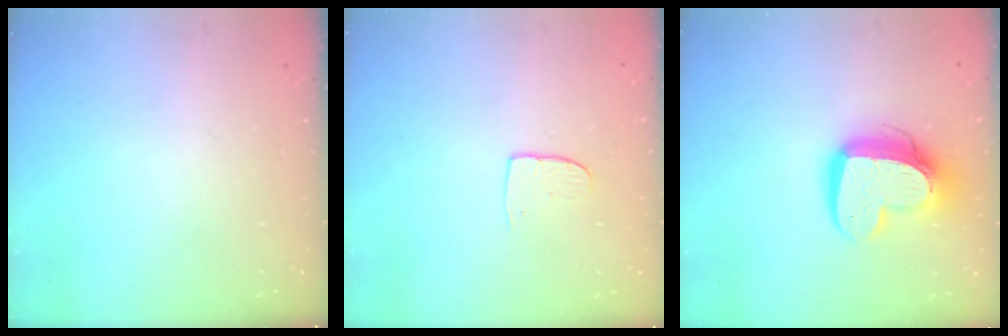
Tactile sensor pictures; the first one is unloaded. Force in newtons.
{"total": 4.1, "press": 4.1, "slide": 0.3}
{"total": 14.9, "press": 14.9, "slide": 1.1}